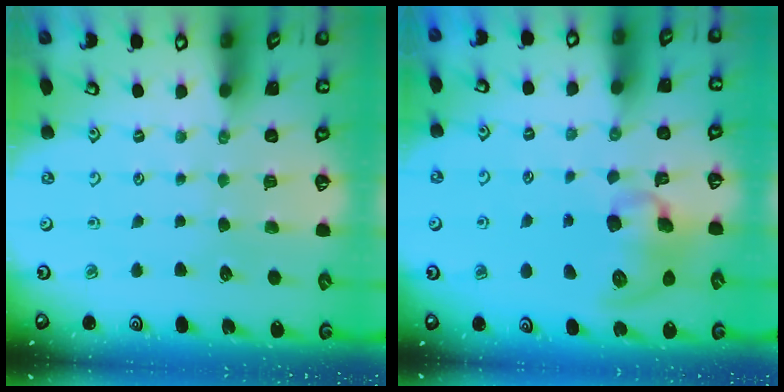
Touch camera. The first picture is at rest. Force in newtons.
{"total": 10.8, "press": 10.7, "slide": 1.1}